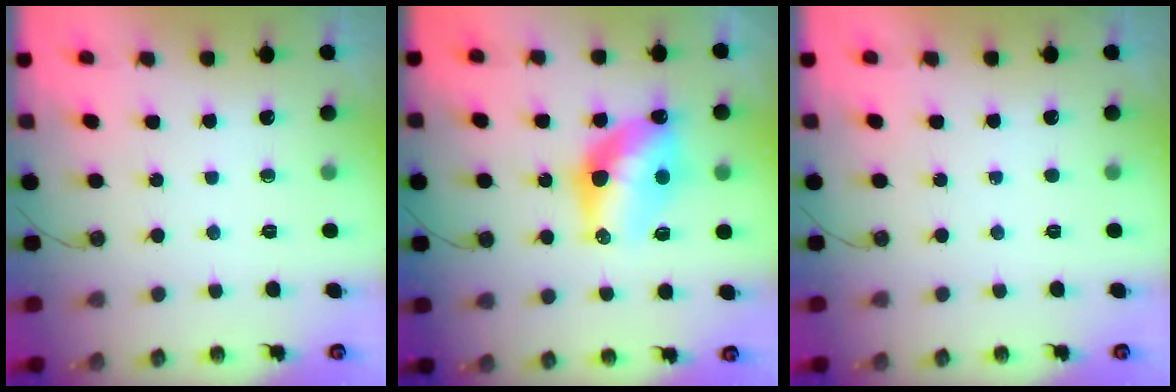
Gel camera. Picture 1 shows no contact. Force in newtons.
{"total": 13.2, "press": 13.1, "slide": 1.0}
{"total": 0.0}